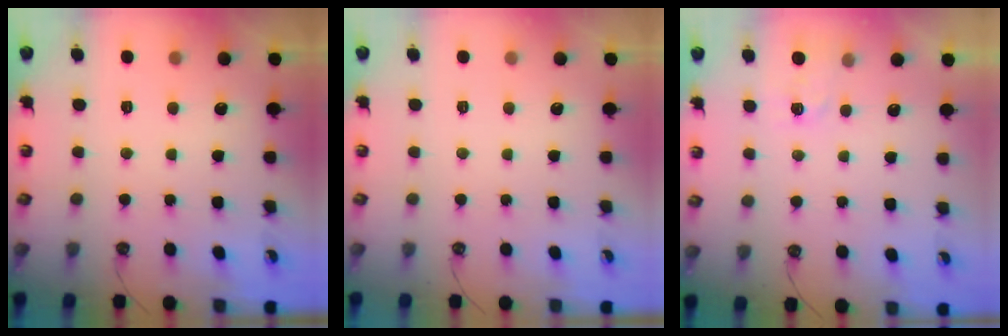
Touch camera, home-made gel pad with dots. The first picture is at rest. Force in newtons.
{"total": 0.0}
{"total": 2.9, "press": 2.9, "slide": 0.5}